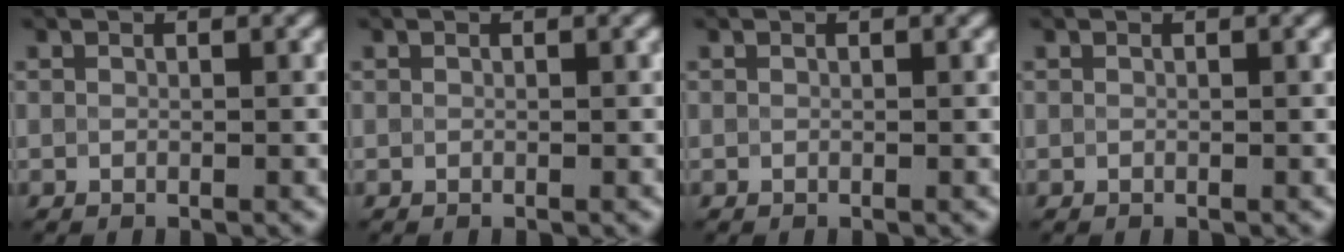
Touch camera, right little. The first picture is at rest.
{"total": 0.0}
{"total": 0.0}
{"total": 0.0}